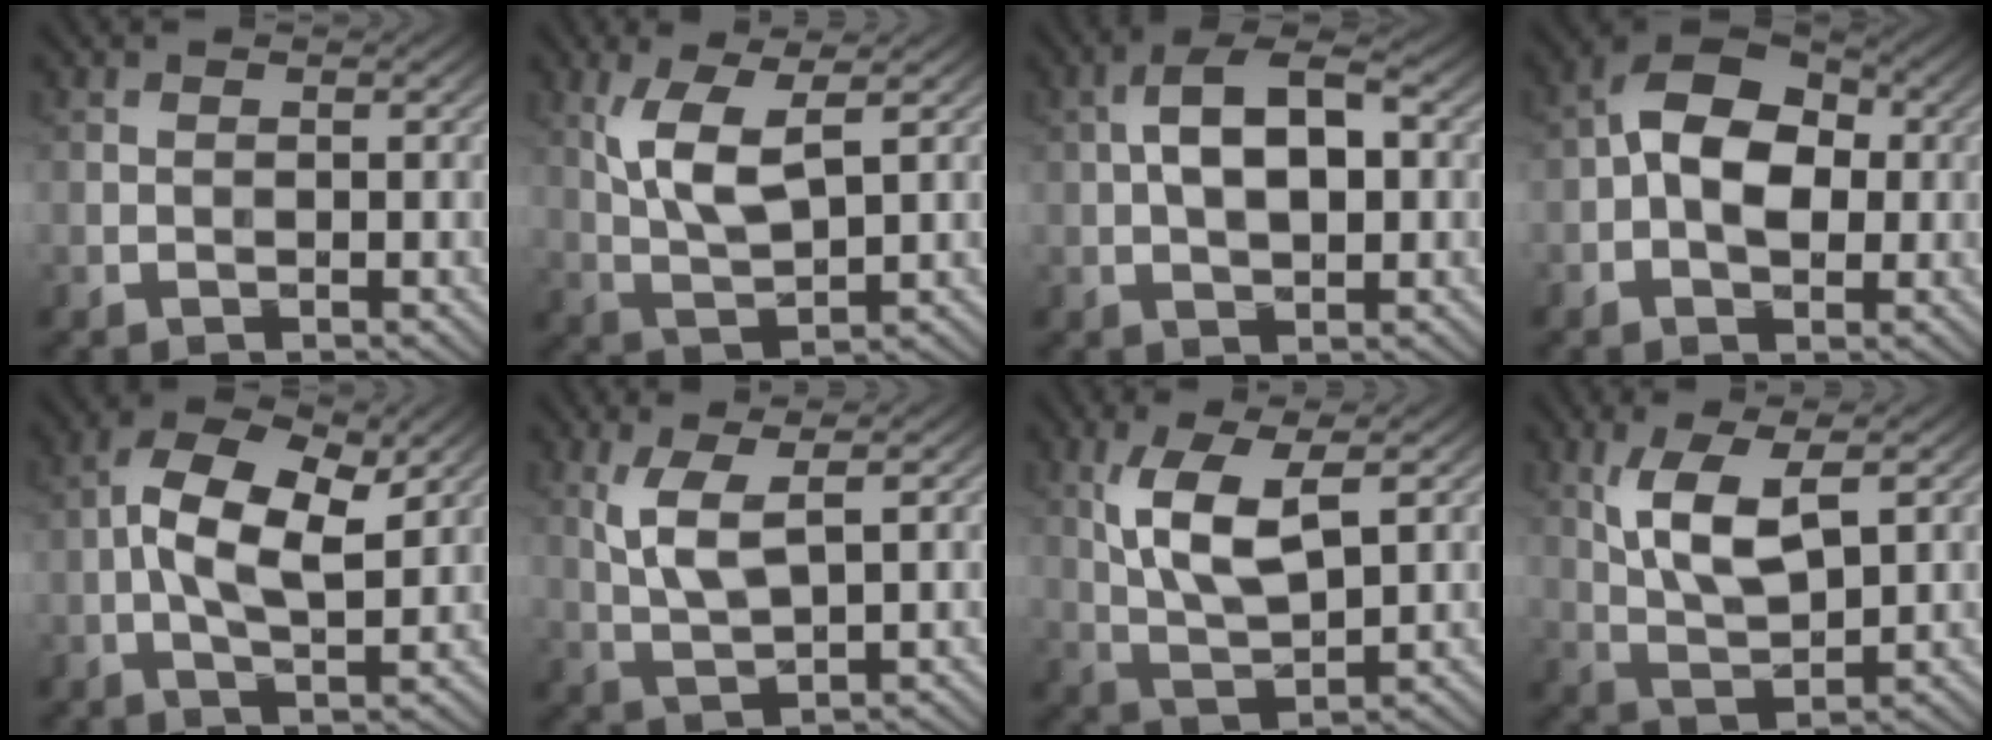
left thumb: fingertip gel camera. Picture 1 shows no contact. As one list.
[{"total": 6.7, "force": [2.4, 2.2, 5.9], "torque": [-0.133, 0.000, 0.053]}, {"total": 8.4, "force": [0.9, 4.3, 7.1], "torque": [-0.131, 0.014, 0.009]}, {"total": 9.2, "force": [0.4, 5.8, 7.0], "torque": [-0.120, 0.015, -0.007]}, {"total": 8.4, "force": [1.0, 4.0, 7.3], "torque": [-0.147, 0.009, 0.011]}, {"total": 4.9, "force": [1.7, 1.3, 4.4], "torque": [-0.106, -0.001, 0.040]}, {"total": 8.0, "force": [2.5, 3.0, 6.9], "torque": [-0.149, 0.002, 0.050]}, {"total": 7.5, "force": [2.7, 2.9, 6.3], "torque": [-0.138, -0.001, 0.054]}]